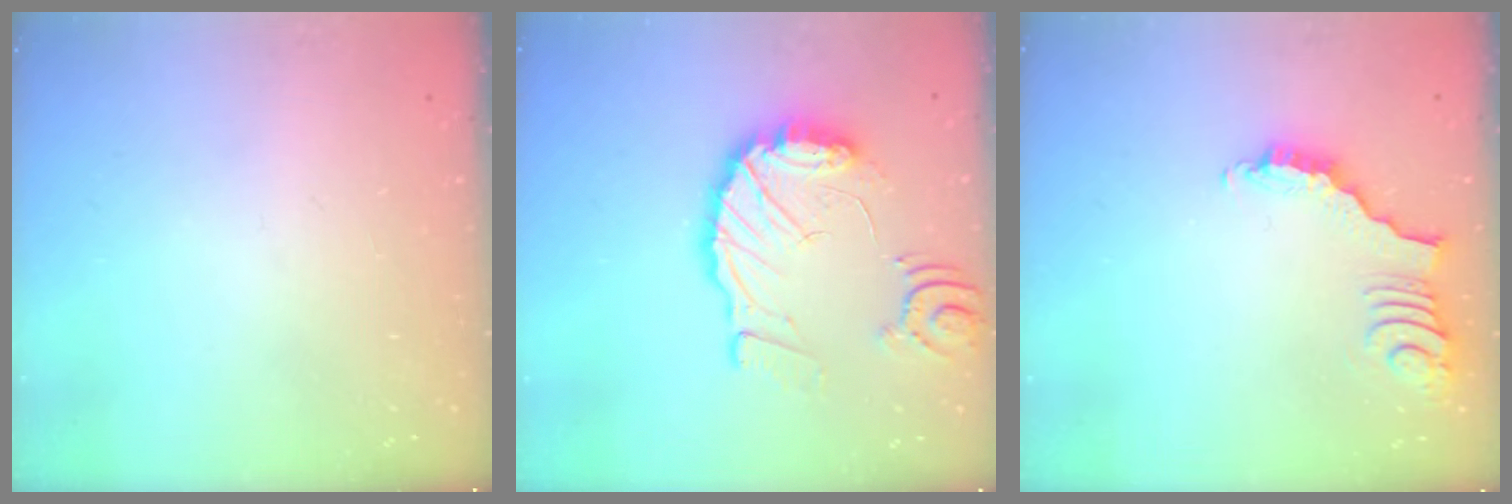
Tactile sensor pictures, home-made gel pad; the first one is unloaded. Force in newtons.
{"total": 14.5, "press": 14.5, "slide": 1.4}
{"total": 2.9, "press": 2.9, "slide": 0.6}